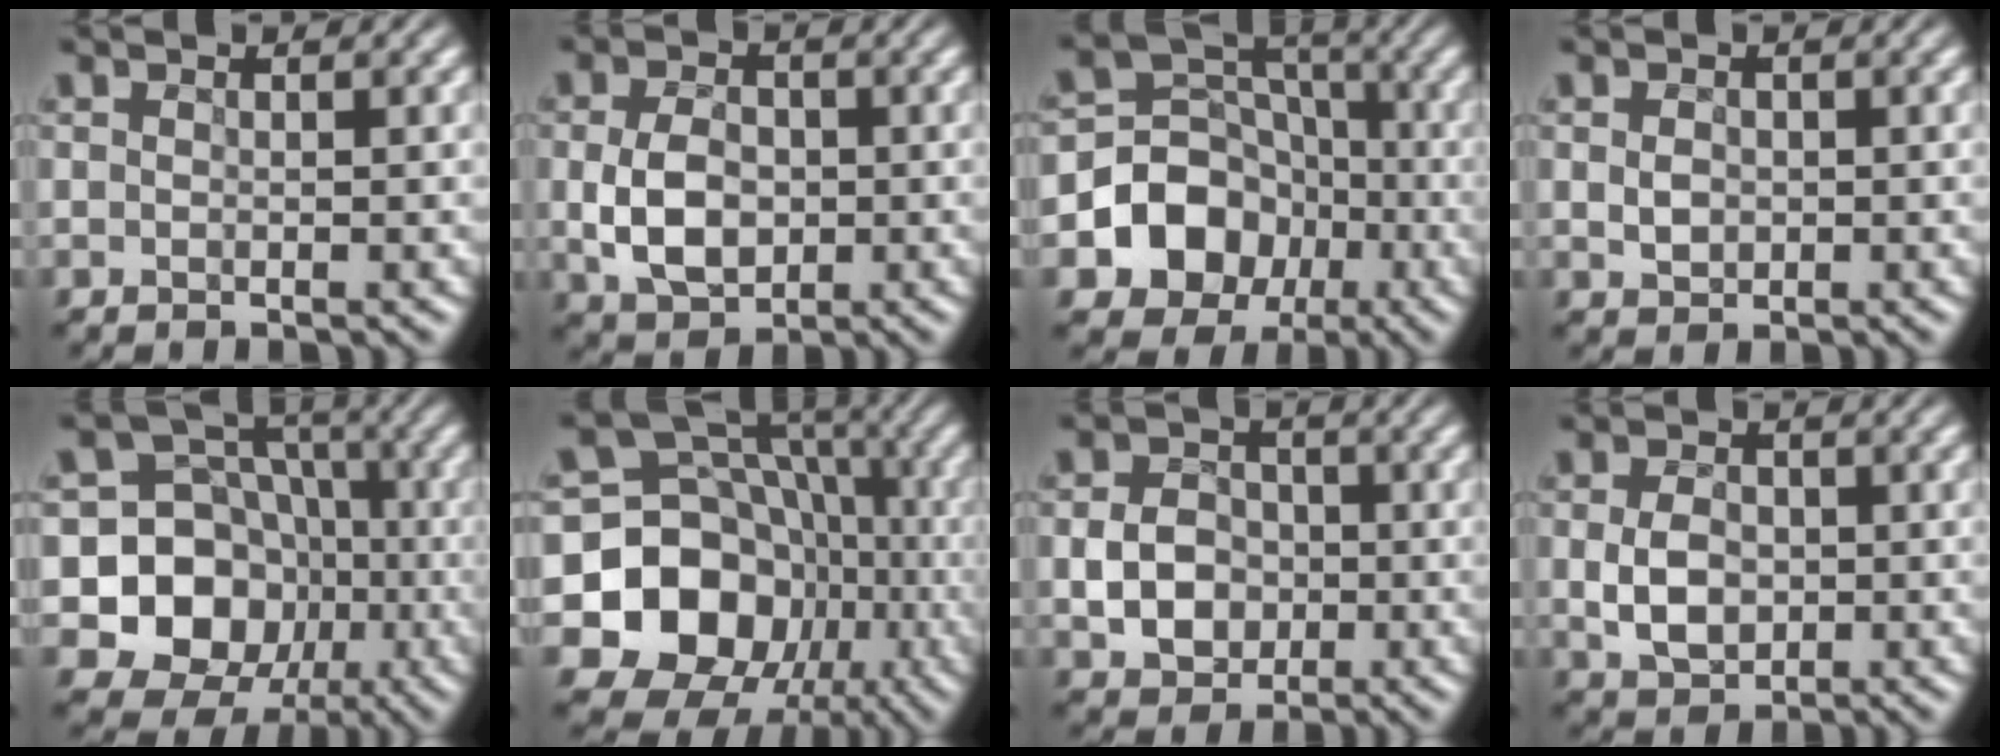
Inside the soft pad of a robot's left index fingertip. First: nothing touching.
{"total": 4.5, "force": [-0.5, 3.1, 3.3], "torque": [-0.077, -0.001, -0.001]}
{"total": 7.8, "force": [-2.7, 6.3, 3.6], "torque": [-0.056, 0.004, -0.052]}
{"total": 1.4, "force": [-0.1, 1.2, 0.8], "torque": [-0.014, 0.001, 0.005]}
{"total": 11.6, "force": [-2.5, 10.3, 4.9], "torque": [-0.090, -0.001, -0.064]}
{"total": 13.6, "force": [-3.0, 11.4, 6.8], "torque": [-0.134, -0.009, -0.058]}
{"total": 3.8, "force": [-1.0, 3.1, 2.1], "torque": [-0.040, 0.005, -0.010]}
{"total": 3.3, "force": [-0.4, 2.4, 2.3], "torque": [-0.053, 0.001, 0.002]}